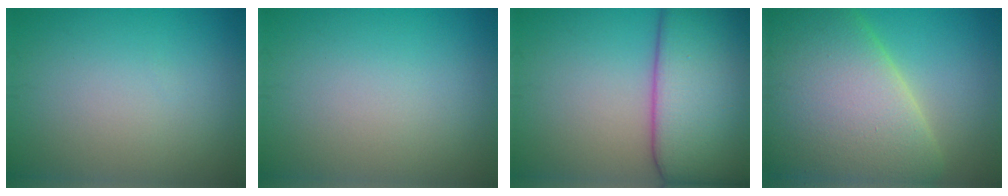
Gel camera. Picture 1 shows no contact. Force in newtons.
{"total": 0.0}
{"total": 14.0, "press": 14.0, "slide": 0.8}
{"total": 14.3, "press": 14.2, "slide": 0.8}